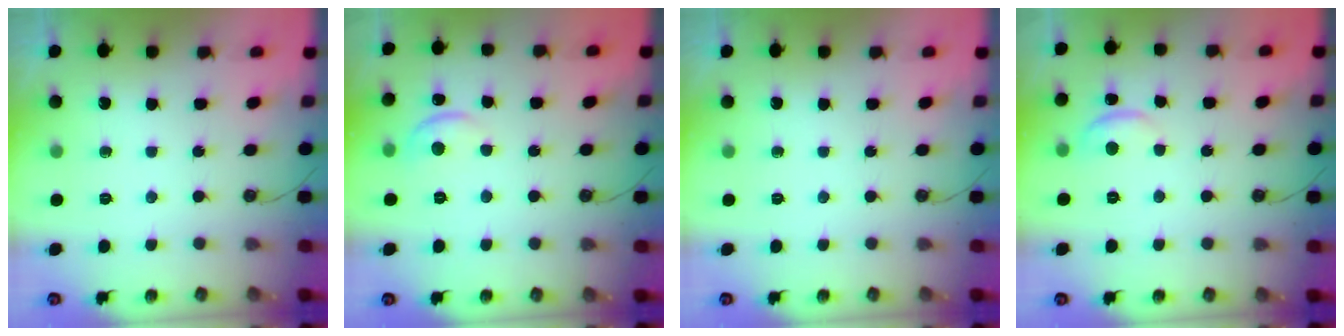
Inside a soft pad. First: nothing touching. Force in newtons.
{"total": 2.2, "press": 2.2, "slide": 0.5}
{"total": 0.0}
{"total": 1.7, "press": 1.6, "slide": 0.6}